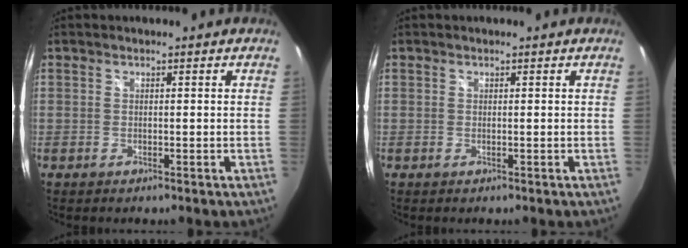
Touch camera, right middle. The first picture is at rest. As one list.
[{"total": 0.0}]